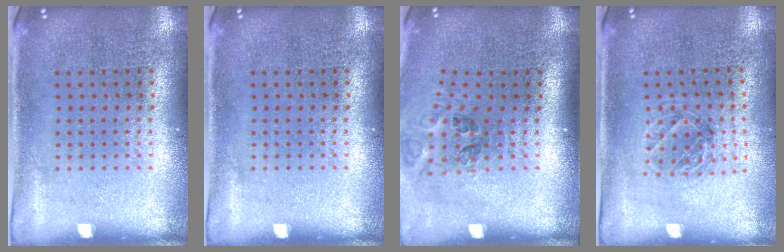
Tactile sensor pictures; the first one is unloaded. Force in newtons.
{"total": 0.0}
{"total": 1.2, "press": 0.9, "slide": 0.7}
{"total": 1.1, "press": 1.1, "slide": 0.2}